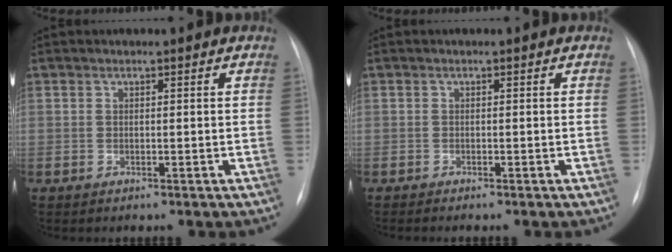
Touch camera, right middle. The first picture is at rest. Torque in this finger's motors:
{"motor_torque": [0.62, -0.72, -0.01, 0.00]}